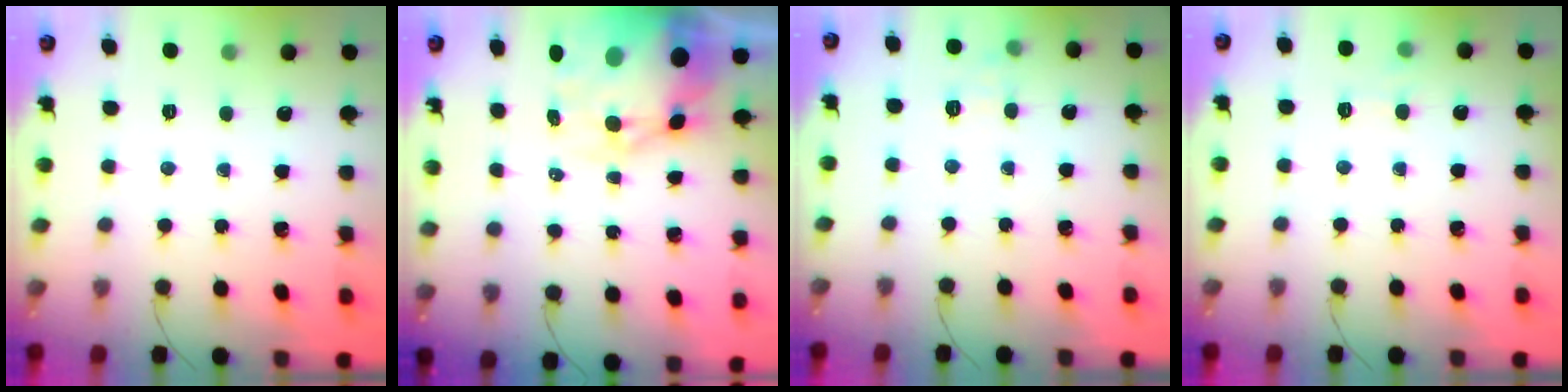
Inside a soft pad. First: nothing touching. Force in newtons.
{"total": 14.0, "press": 13.6, "slide": 3.6}
{"total": 6.7, "press": 6.5, "slide": 1.7}
{"total": 6.5, "press": 6.3, "slide": 1.5}